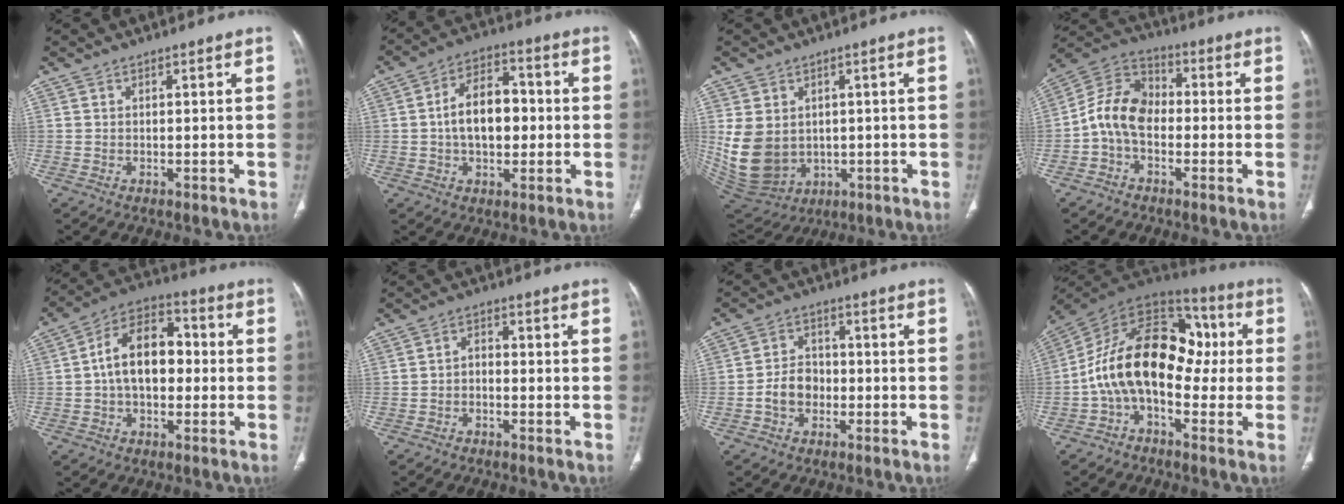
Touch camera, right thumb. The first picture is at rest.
{"total": 11.4, "force": [-0.2, 7.2, 8.8], "torque": [-0.120, 0.026, -0.008]}
{"total": 12.7, "force": [0.5, 10.6, 7.1], "torque": [-0.129, -0.007, 0.048]}
{"total": 9.7, "force": [-1.8, 6.9, 6.6], "torque": [-0.112, 0.035, -0.051]}
{"total": 13.5, "force": [0.0, 8.8, 10.3], "torque": [-0.148, 0.036, -0.012]}
{"total": 1.9, "force": [-0.7, 1.5, 1.0], "torque": [-0.010, 0.015, -0.020]}
{"total": 5.3, "force": [-1.2, 4.5, 2.6], "torque": [-0.027, 0.022, -0.027]}
{"total": 19.3, "force": [-1.0, 12.1, 15.0], "torque": [-0.218, 0.058, -0.031]}